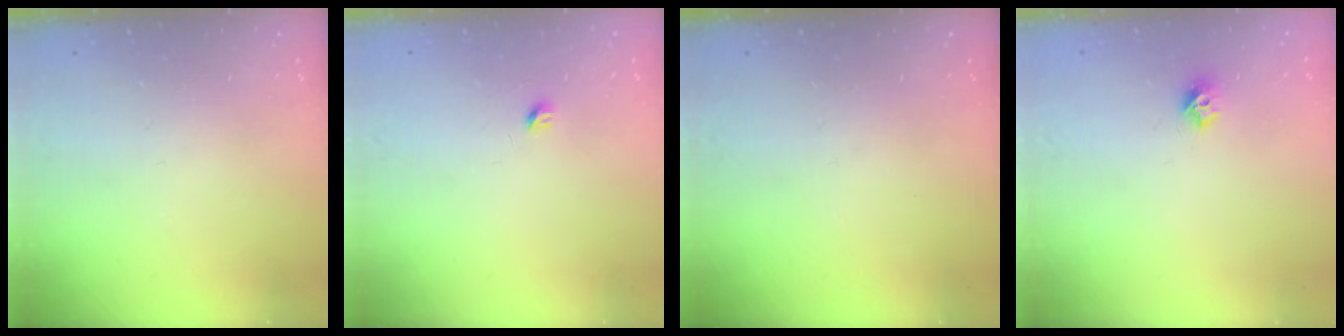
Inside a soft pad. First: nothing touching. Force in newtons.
{"total": 3.6, "press": 3.5, "slide": 0.6}
{"total": 0.0}
{"total": 7.7, "press": 7.7, "slide": 0.7}